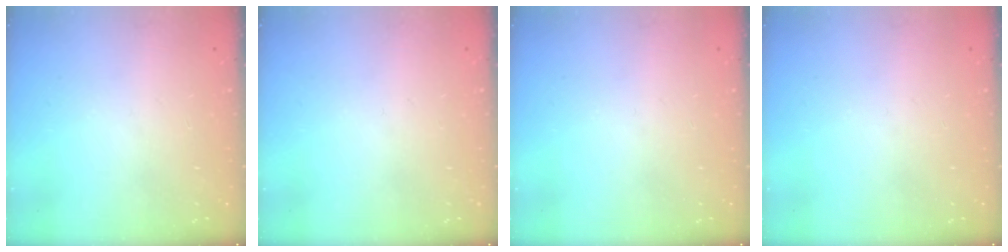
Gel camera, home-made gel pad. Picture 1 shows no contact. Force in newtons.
{"total": 0.0}
{"total": 0.0}
{"total": 0.0}